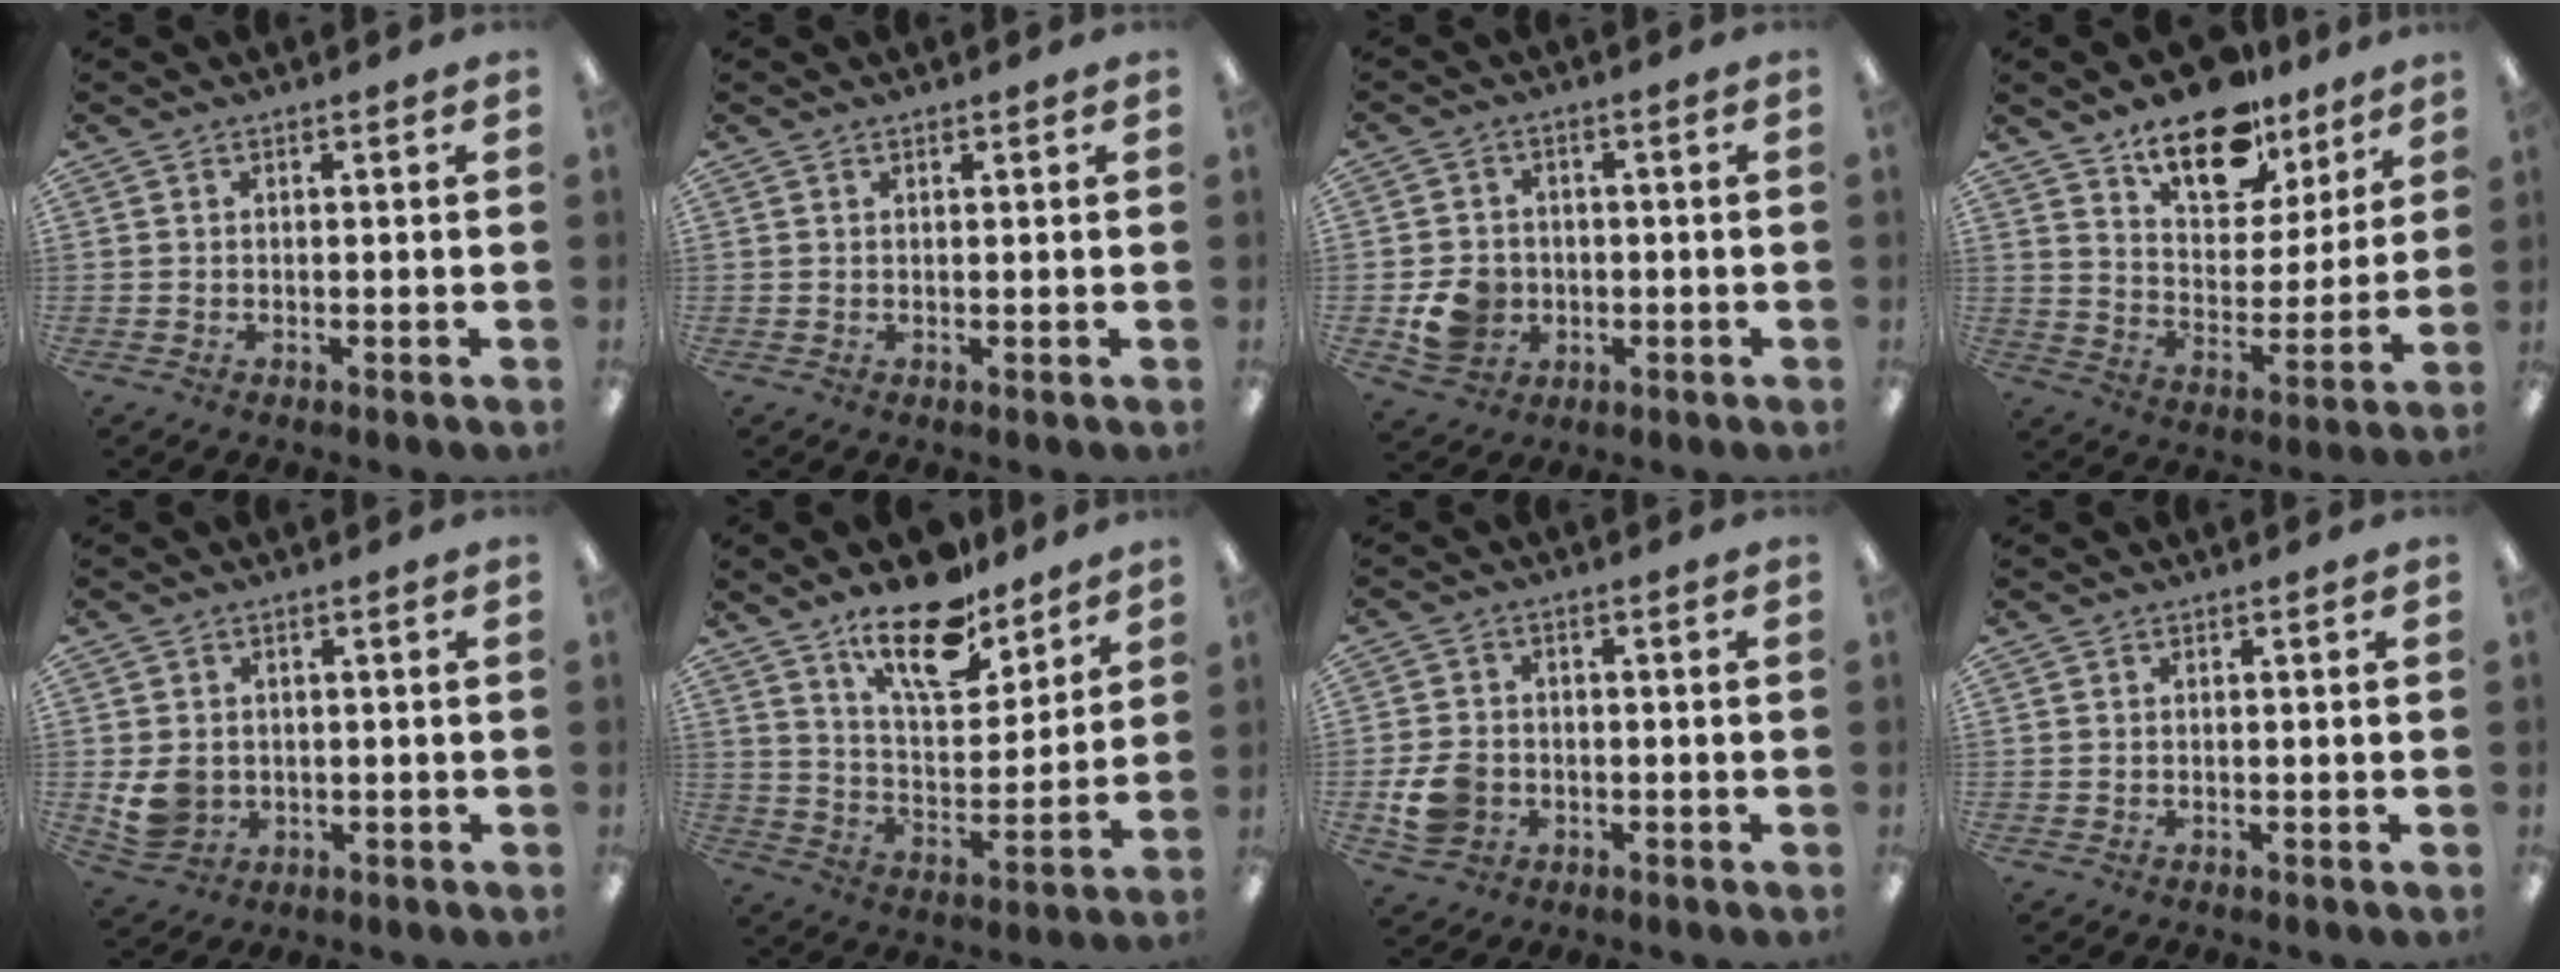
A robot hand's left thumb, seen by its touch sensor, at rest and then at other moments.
{"total": 0.6, "force": [0.5, 0.2, 0.2], "torque": [-0.006, 0.001, 0.009]}
{"total": 7.6, "force": [-1.7, 6.7, 3.1], "torque": [-0.060, 0.012, -0.026]}
{"total": 16.9, "force": [12.3, 8.3, 8.2], "torque": [-0.130, -0.069, 0.216]}
{"total": 6.0, "force": [0.1, 5.2, 2.9], "torque": [-0.054, 0.003, 0.006]}
{"total": 17.6, "force": [13.1, 6.9, 9.5], "torque": [-0.157, -0.074, 0.224]}
{"total": 7.2, "force": [-2.0, 5.8, 3.8], "torque": [-0.067, 0.009, -0.035]}
{"total": 0.0}